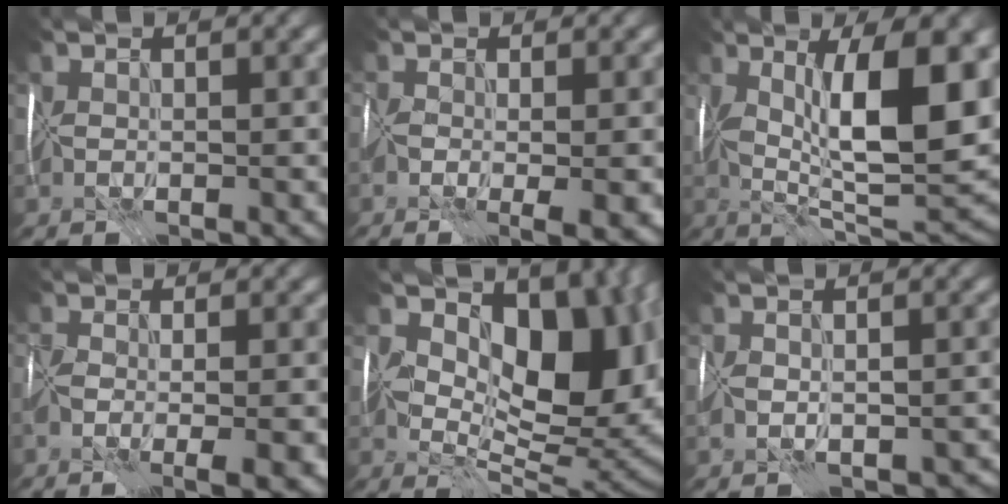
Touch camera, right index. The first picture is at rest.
{"total": 5.0, "force": [-1.7, 1.8, 4.3], "torque": [-0.073, -0.016, -0.020]}
{"total": 13.9, "force": [2.2, 4.4, 12.9], "torque": [-0.200, -0.001, 0.034]}
{"total": 6.9, "force": [-3.0, 2.5, 5.7], "torque": [-0.080, -0.008, -0.041]}
{"total": 15.6, "force": [4.1, 9.1, 12.0], "torque": [-0.150, -0.002, 0.078]}
{"total": 5.5, "force": [-3.7, 2.9, 2.9], "torque": [-0.039, -0.008, -0.055]}